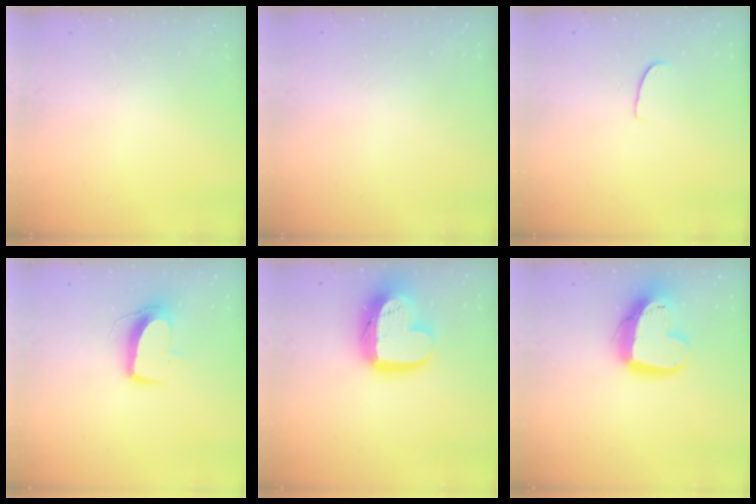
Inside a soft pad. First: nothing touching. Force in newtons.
{"total": 0.5, "press": 0.5, "slide": 0.1}
{"total": 4.7, "press": 4.7, "slide": 0.3}
{"total": 10.1, "press": 10.1, "slide": 0.6}
{"total": 19.0, "press": 19.0, "slide": 1.6}
{"total": 18.9, "press": 18.8, "slide": 1.5}